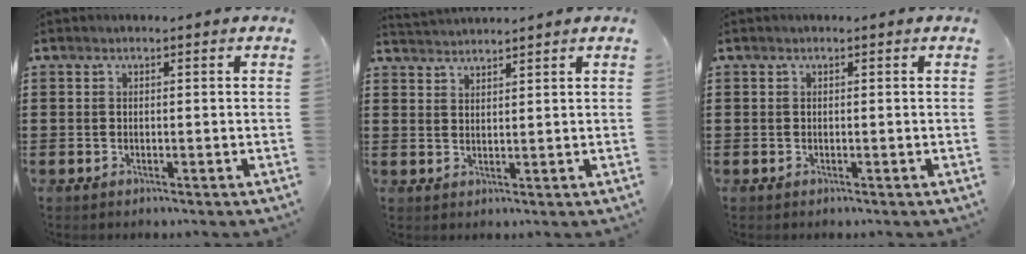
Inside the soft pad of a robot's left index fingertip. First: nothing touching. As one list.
[{"total": 2.1, "force": [2.0, -0.3, -0.3], "torque": [0.000, 0.000, 0.040]}, {"total": 0.0}]